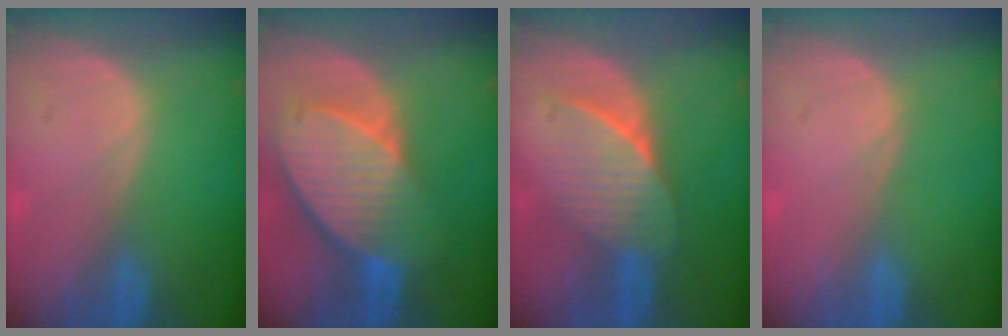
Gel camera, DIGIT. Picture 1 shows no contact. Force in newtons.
{"total": 10.2, "press": 8.8, "slide": 5.0}
{"total": 7.5, "press": 6.6, "slide": 3.6}
{"total": 0.0}